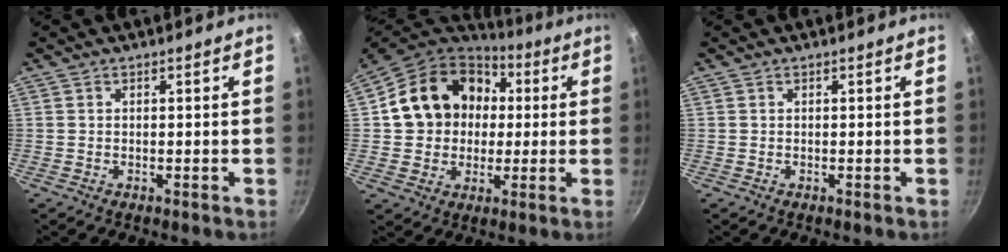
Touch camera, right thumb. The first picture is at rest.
{"total": 18.5, "force": [2.6, 15.6, 9.5], "torque": [-0.141, 0.036, 0.038]}
{"total": 0.0}